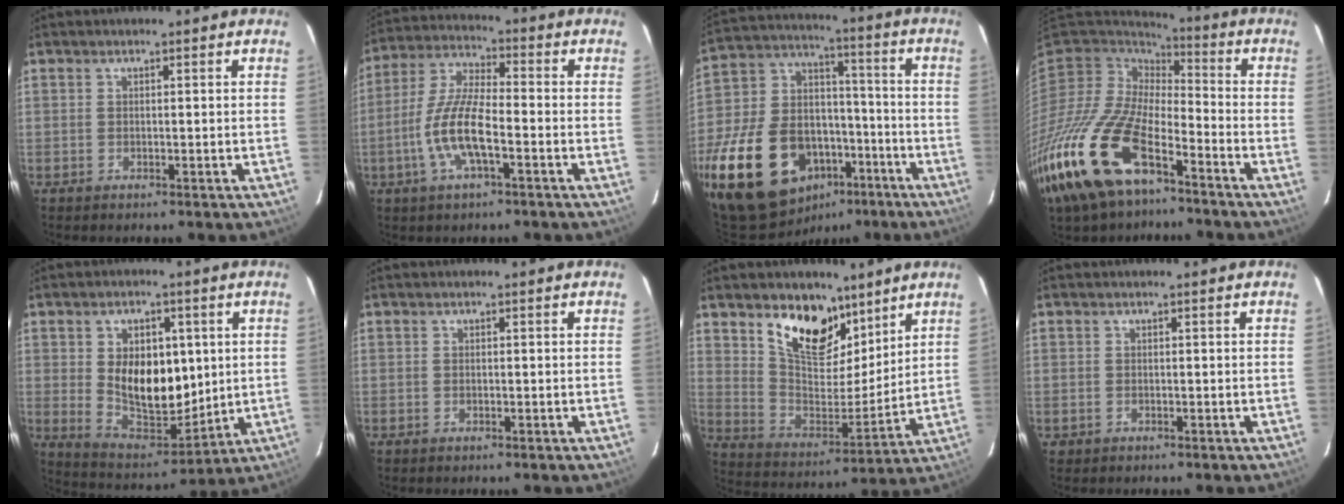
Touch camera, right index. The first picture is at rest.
{"total": 11.3, "force": [-3.9, 3.1, 10.1], "torque": [-0.217, 0.000, -0.076]}
{"total": 26.8, "force": [-13.3, 17.0, 16.0], "torque": [-0.359, 0.013, -0.194]}
{"total": 22.2, "force": [-12.4, 10.3, 15.3], "torque": [-0.341, -0.035, -0.238]}
{"total": 13.9, "force": [2.1, 8.7, 10.7], "torque": [-0.191, -0.008, 0.055]}
{"total": 0.0}
{"total": 16.0, "force": [10.4, 8.1, 9.1], "torque": [-0.161, -0.009, 0.188]}
{"total": 1.0, "force": [-0.2, 0.9, 0.0], "torque": [0.001, 0.000, -0.001]}